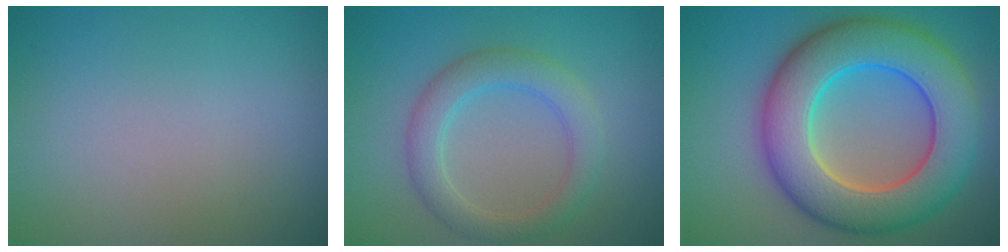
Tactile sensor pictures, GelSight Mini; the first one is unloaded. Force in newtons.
{"total": 3.7, "press": 3.7, "slide": 0.2}
{"total": 11.4, "press": 11.4, "slide": 0.3}